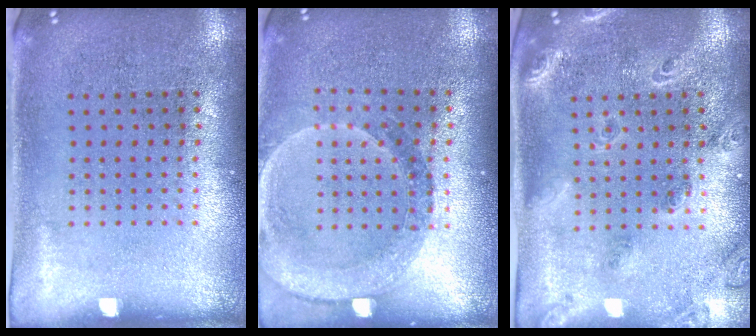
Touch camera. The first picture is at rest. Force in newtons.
{"total": 1.5, "press": 1.4, "slide": 0.5}
{"total": 1.8, "press": 1.6, "slide": 0.8}